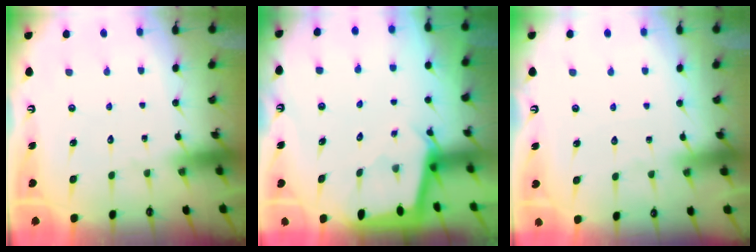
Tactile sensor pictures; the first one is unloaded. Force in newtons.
{"total": 2.1, "press": 2.1, "slide": 0.1}
{"total": 2.0, "press": 2.0, "slide": 0.4}